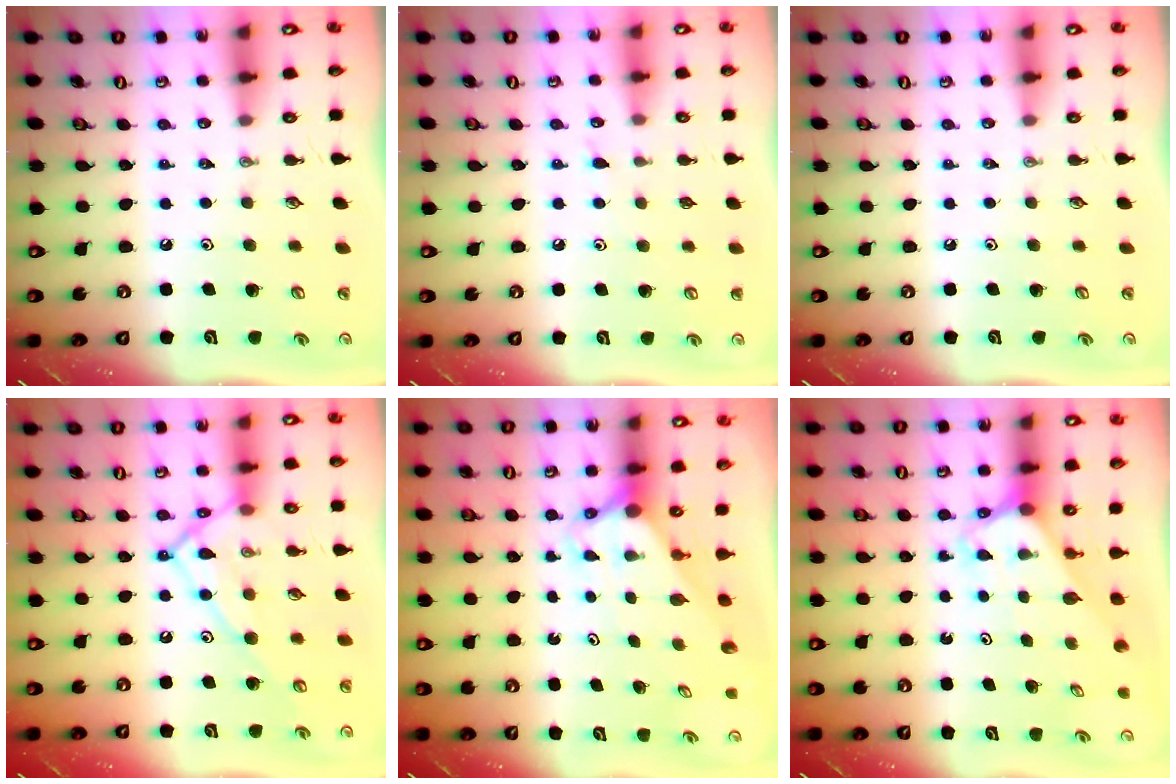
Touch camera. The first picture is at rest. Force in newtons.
{"total": 4.7, "press": 4.7, "slide": 0.5}
{"total": 0.0}
{"total": 13.7, "press": 13.7, "slide": 1.2}
{"total": 2.7, "press": 2.7, "slide": 0.0}
{"total": 2.6, "press": 2.6, "slide": 0.2}